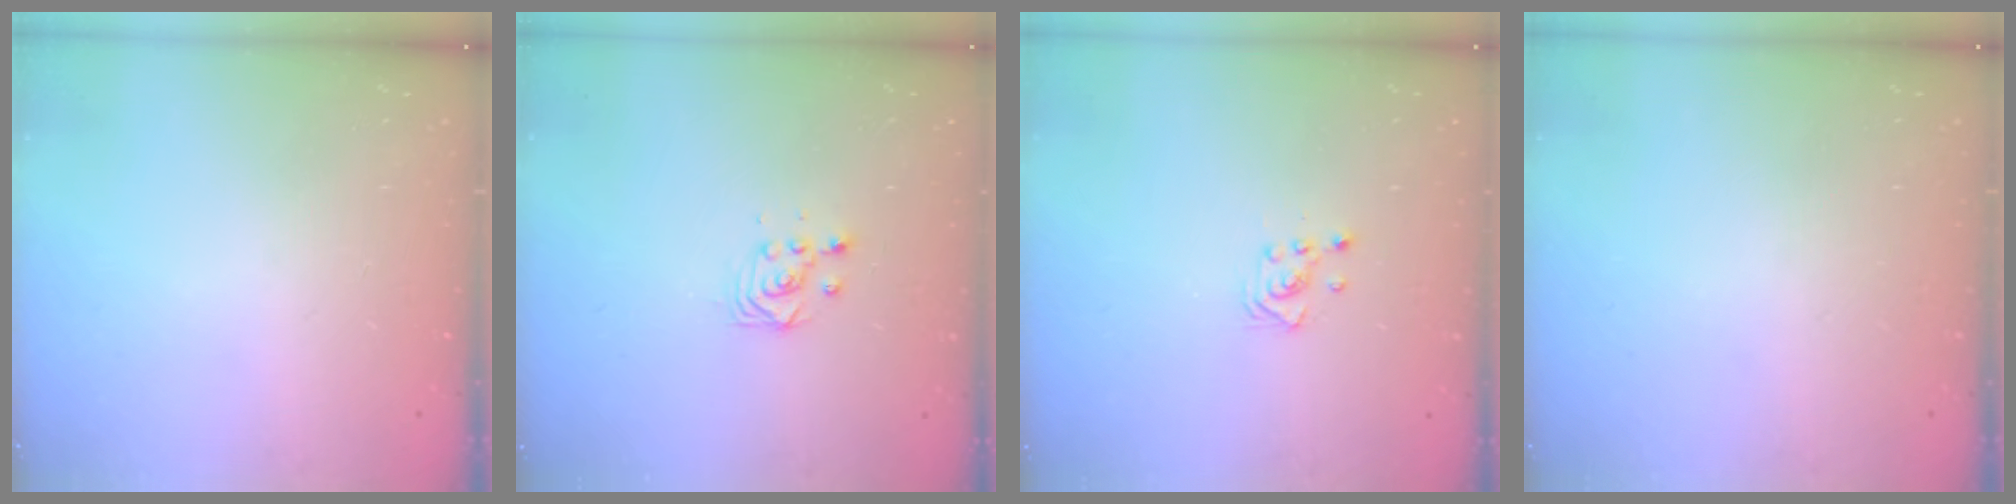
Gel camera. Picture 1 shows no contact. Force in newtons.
{"total": 3.4, "press": 3.4, "slide": 0.1}
{"total": 2.9, "press": 2.8, "slide": 0.3}
{"total": 0.0}